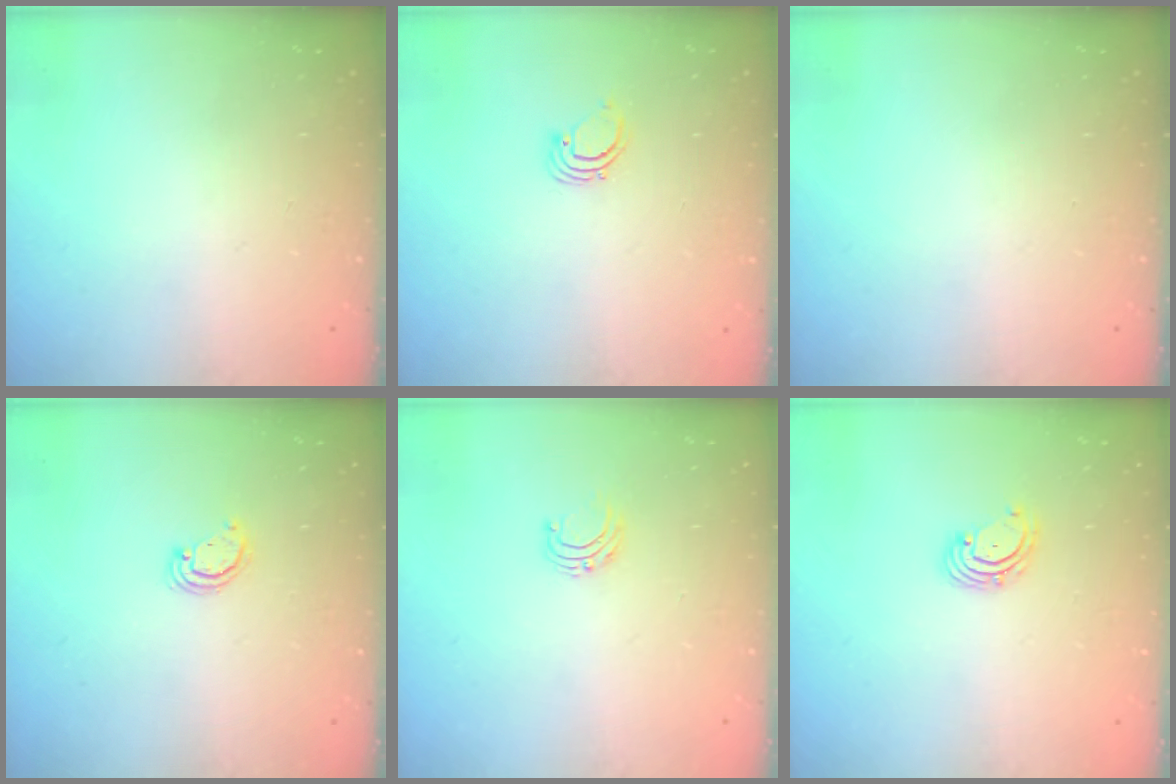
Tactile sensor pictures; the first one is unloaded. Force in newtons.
{"total": 2.2, "press": 2.2, "slide": 0.2}
{"total": 0.0}
{"total": 2.5, "press": 2.5, "slide": 0.2}
{"total": 4.6, "press": 4.6, "slide": 0.5}
{"total": 2.7, "press": 2.7, "slide": 0.6}